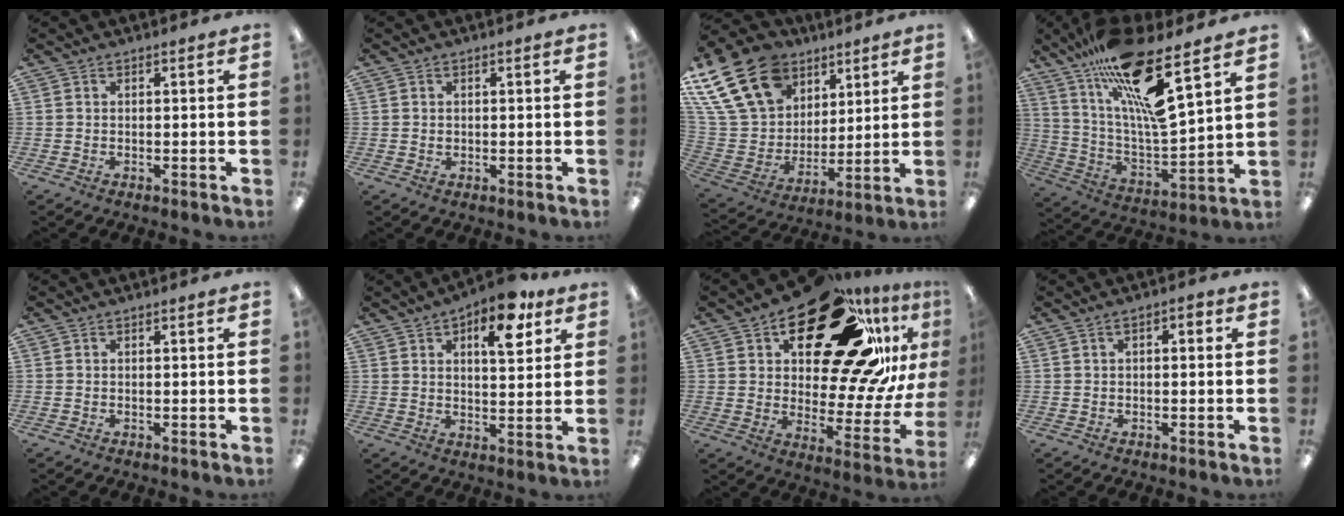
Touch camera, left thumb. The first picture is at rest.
{"total": 0.9, "force": [0.2, 0.8, 0.2], "torque": [-0.005, 0.004, 0.003]}
{"total": 25.1, "force": [13.5, 17.3, 12.1], "torque": [-0.256, -0.053, 0.263]}
{"total": 20.6, "force": [13.8, 4.1, 14.8], "torque": [-0.267, -0.089, 0.224]}
{"total": 0.0}
{"total": 12.2, "force": [6.8, 6.0, 8.1], "torque": [-0.097, -0.028, 0.111]}
{"total": 28.6, "force": [17.5, 12.6, 18.8], "torque": [-0.256, -0.112, 0.292]}
{"total": 1.8, "force": [-0.1, 1.1, 1.5], "torque": [-0.026, 0.008, -0.003]}